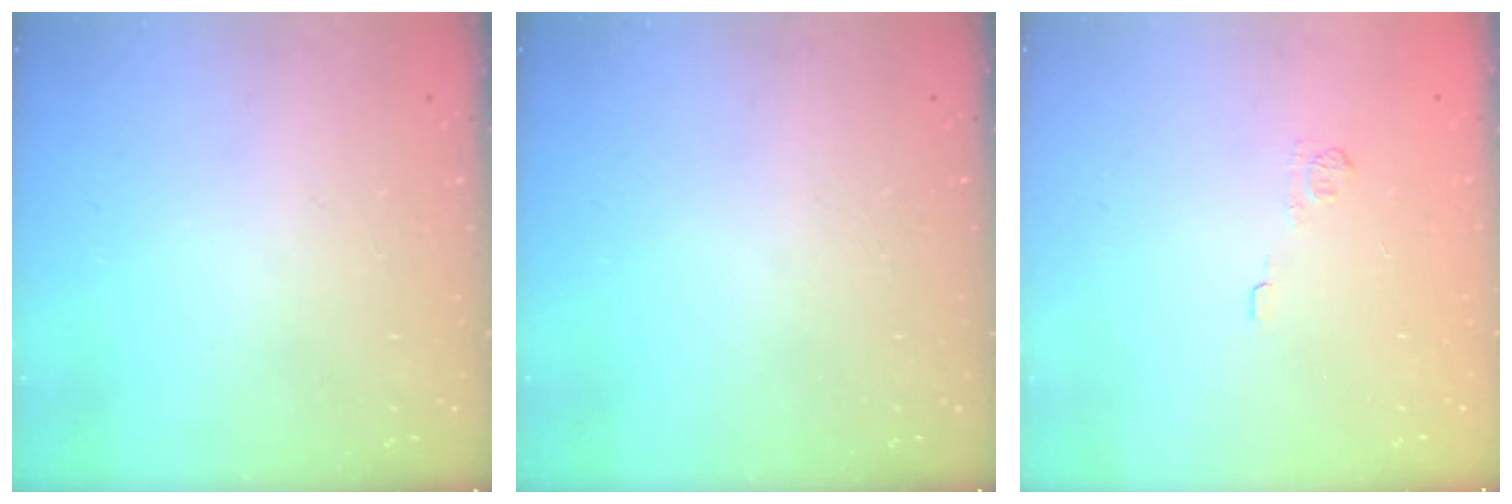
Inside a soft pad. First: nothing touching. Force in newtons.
{"total": 0.0}
{"total": 5.4, "press": 5.2, "slide": 1.4}